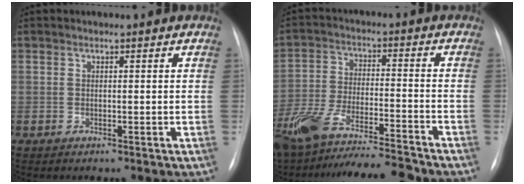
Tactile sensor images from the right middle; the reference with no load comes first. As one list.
[{"total": 18.3, "force": [-16.1, 1.8, 8.6], "torque": [-0.187, -0.019, -0.271]}]